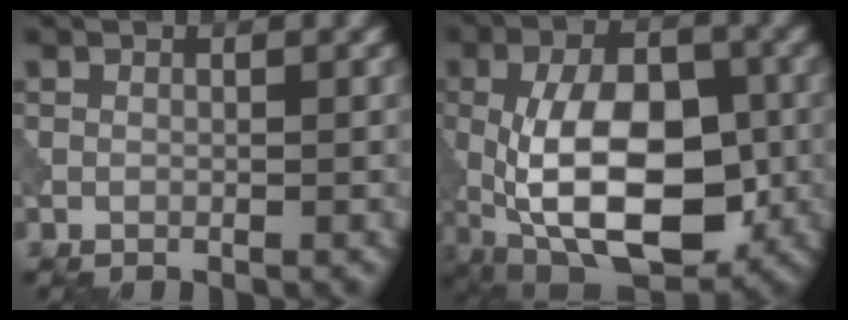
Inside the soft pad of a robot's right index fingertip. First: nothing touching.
{"total": 12.7, "force": [-2.3, 6.3, 10.7], "torque": [-0.190, -0.002, -0.044]}